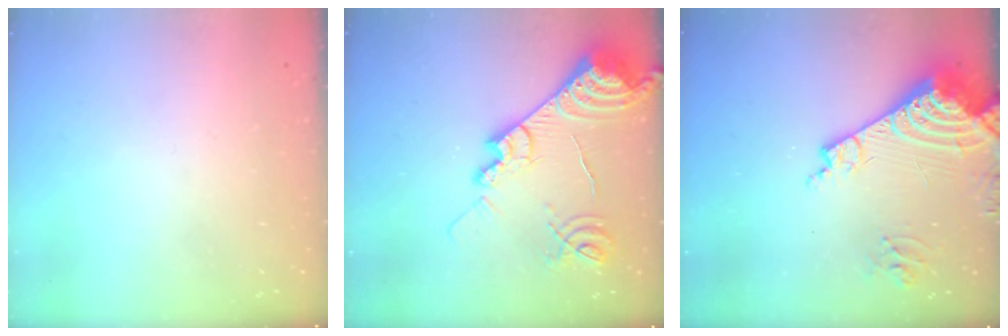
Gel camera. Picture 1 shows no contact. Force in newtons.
{"total": 19.6, "press": 19.5, "slide": 1.9}
{"total": 14.7, "press": 14.6, "slide": 1.9}